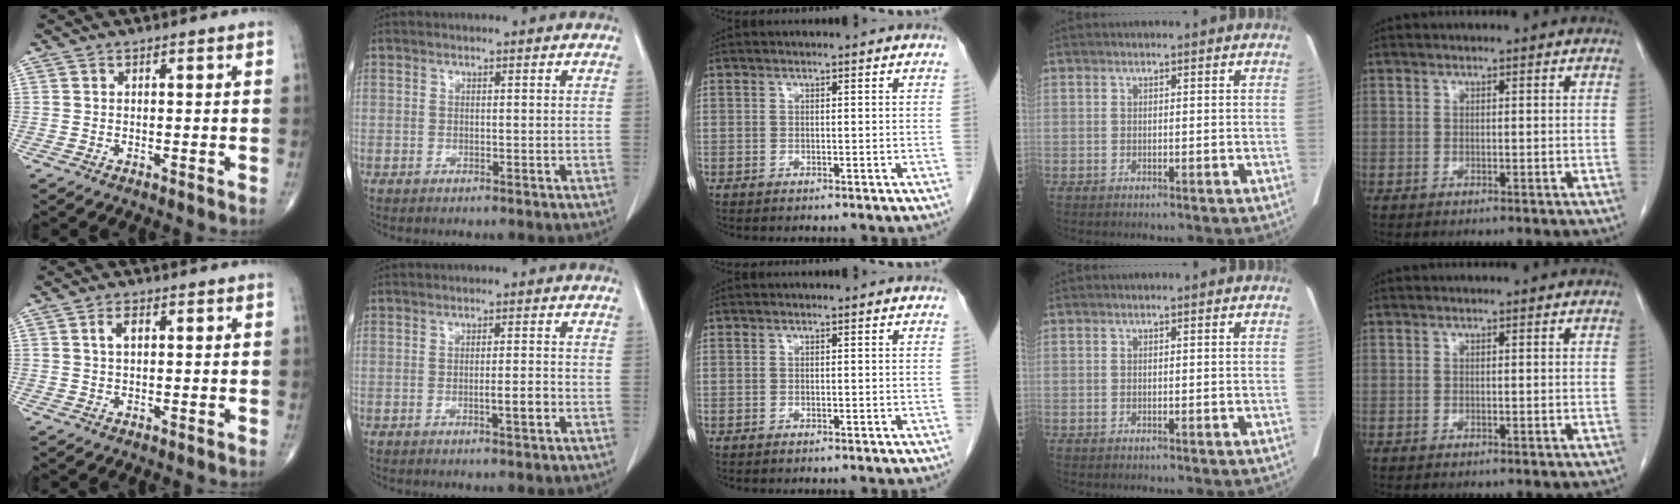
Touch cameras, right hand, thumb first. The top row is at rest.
{"thumb": {"total": 2.5, "force": [0.6, 1.3, 2.0], "torque": [-0.033, 0.004, 0.011]}, "index": {"total": 2.7, "force": [-1.0, 0.2, 2.6], "torque": [-0.043, -0.002, -0.015]}}